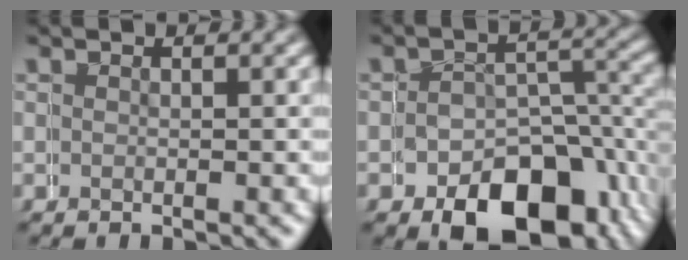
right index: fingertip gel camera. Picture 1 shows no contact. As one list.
[{"total": 7.8, "force": [-3.9, 5.2, 4.3], "torque": [-0.051, -0.016, -0.055]}]